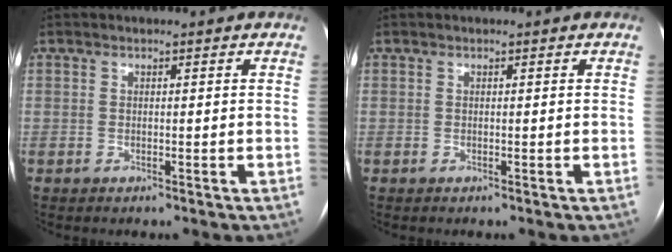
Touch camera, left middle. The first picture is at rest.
{"total": 0.0}